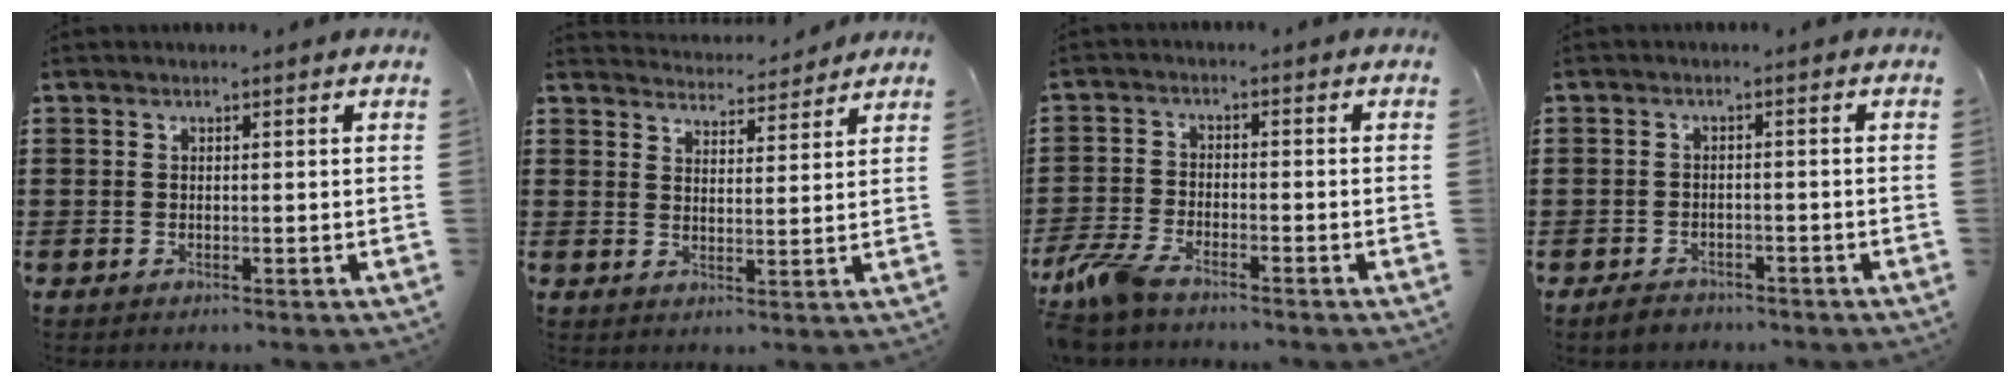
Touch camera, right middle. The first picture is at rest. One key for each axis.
{"total": 3.7, "fx": 3.7, "fy": 0.1, "fz": -0.7, "tx": 0.000, "ty": -0.029, "tz": 0.065}
{"total": 5.1, "fx": -4.3, "fy": 1.0, "fz": 2.7, "tx": -0.086, "ty": -0.013, "tz": -0.091}
{"total": 2.0, "fx": -1.9, "fy": 0.8, "fz": 0.1, "tx": -0.006, "ty": 0.000, "tz": -0.041}